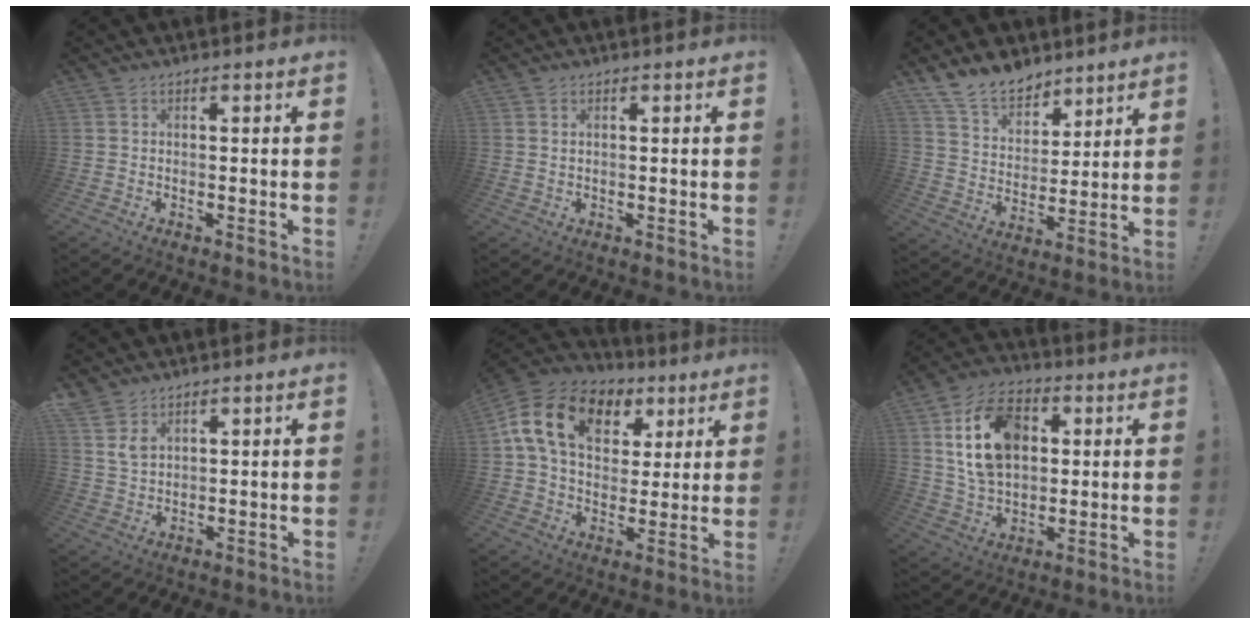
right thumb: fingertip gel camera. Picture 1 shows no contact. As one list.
[{"total": 1.1, "force": [0.6, 0.6, 0.7], "torque": [-0.016, 0.002, 0.012]}, {"total": 13.4, "force": [10.9, 6.9, 3.5], "torque": [-0.069, -0.080, 0.210]}, {"total": 4.8, "force": [3.5, 2.5, 2.2], "torque": [-0.037, -0.020, 0.066]}, {"total": 17.3, "force": [6.6, 11.6, 11.0], "torque": [-0.178, -0.008, 0.122]}, {"total": 18.2, "force": [4.9, 12.8, 11.9], "torque": [-0.198, -0.010, 0.090]}]